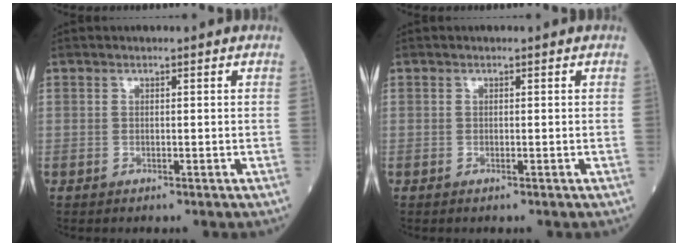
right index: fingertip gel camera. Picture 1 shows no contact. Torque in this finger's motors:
{"motor_torque": [0.07, -0.13, 0.05, -0.01]}